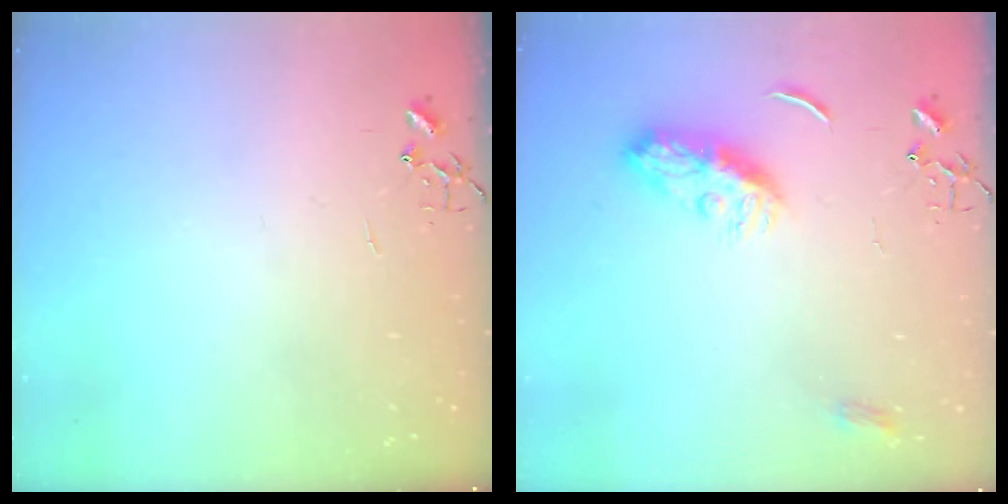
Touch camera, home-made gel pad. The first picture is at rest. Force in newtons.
{"total": 9.8, "press": 9.8, "slide": 0.2}